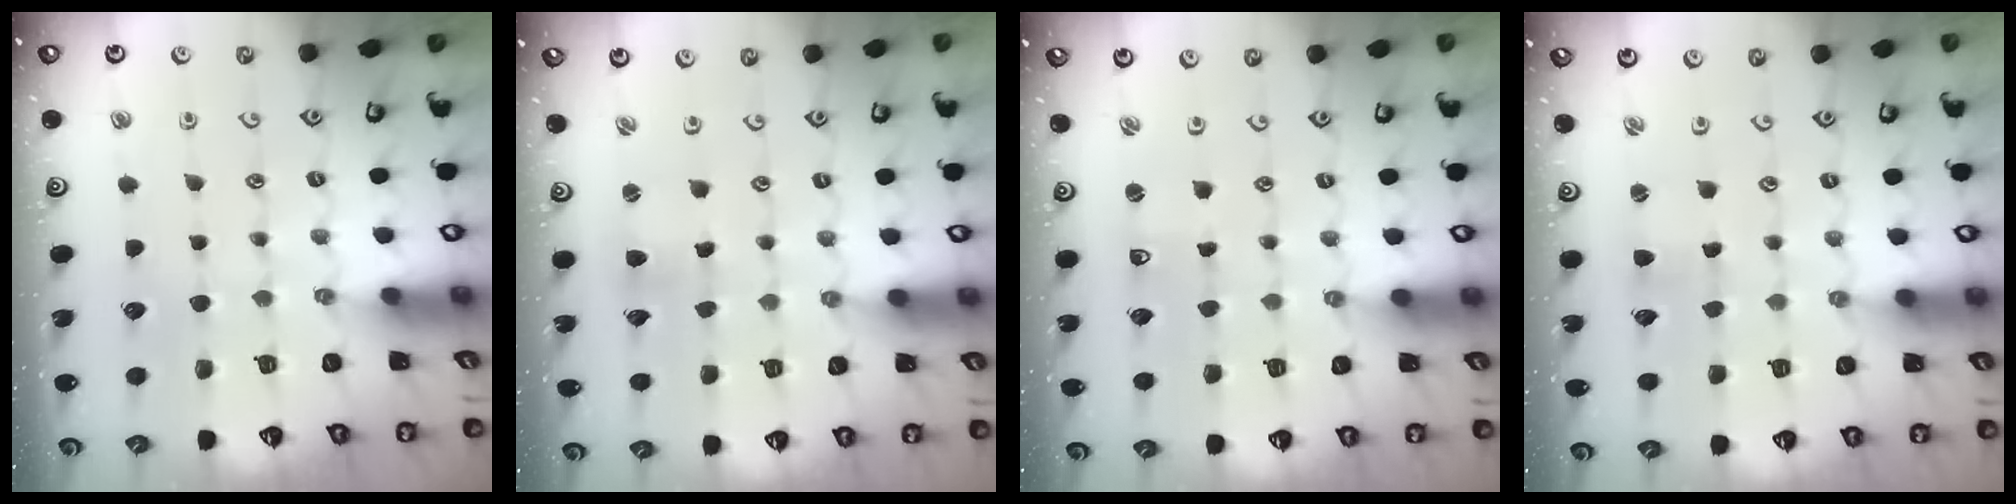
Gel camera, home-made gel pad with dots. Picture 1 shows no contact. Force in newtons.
{"total": 2.2, "press": 2.2, "slide": 0.3}
{"total": 1.7, "press": 1.7, "slide": 0.3}
{"total": 0.7, "press": 0.7, "slide": 0.2}